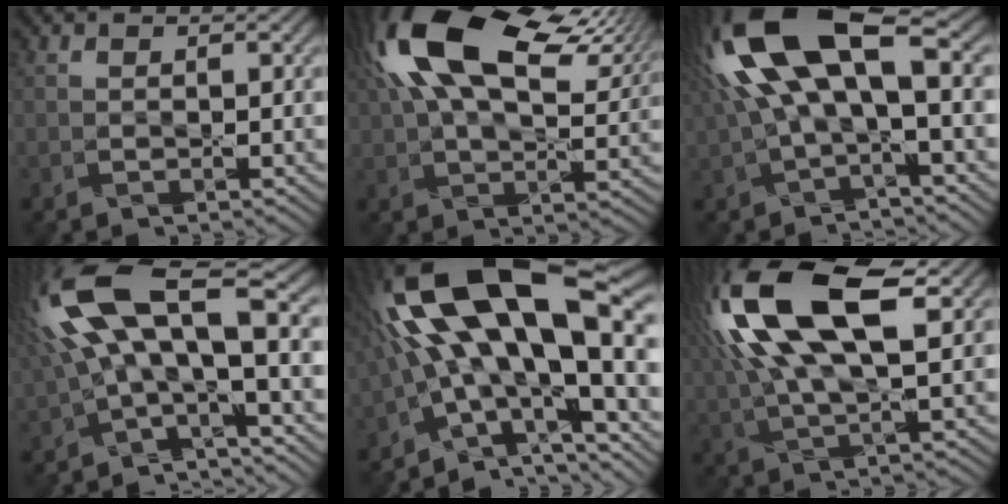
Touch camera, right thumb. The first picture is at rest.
{"total": 19.1, "force": [8.6, 8.4, 14.9], "torque": [-0.308, 0.044, 0.129]}
{"total": 15.0, "force": [3.3, 5.7, 13.5], "torque": [-0.313, 0.019, 0.065]}
{"total": 14.3, "force": [2.7, 5.4, 13.0], "torque": [-0.281, 0.015, 0.049]}
{"total": 20.1, "force": [1.9, 7.3, 18.6], "torque": [-0.318, 0.019, 0.023]}
{"total": 17.1, "force": [5.4, 6.6, 14.9], "torque": [-0.337, 0.025, 0.090]}